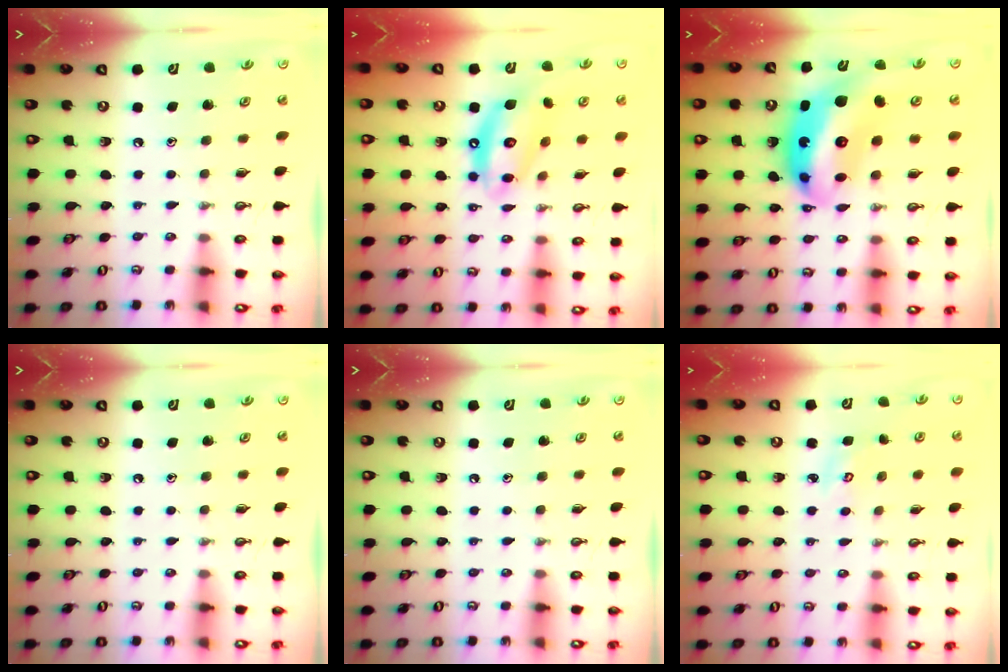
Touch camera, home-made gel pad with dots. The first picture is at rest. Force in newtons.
{"total": 12.4, "press": 12.3, "slide": 1.4}
{"total": 15.5, "press": 15.4, "slide": 1.5}
{"total": 0.0}
{"total": 0.0}
{"total": 3.1, "press": 3.0, "slide": 0.3}